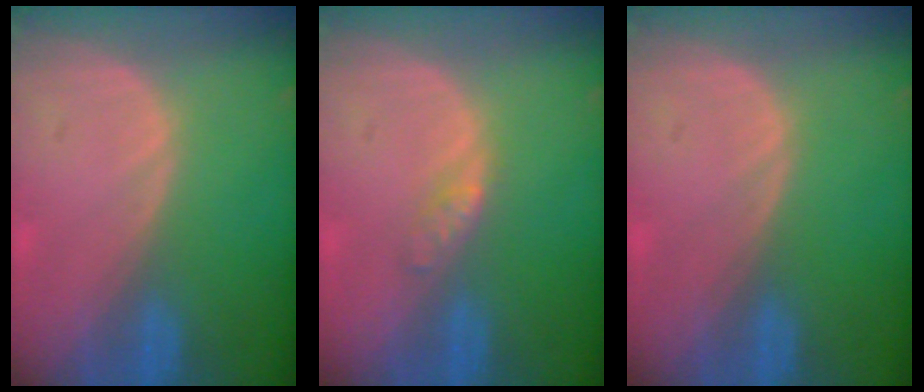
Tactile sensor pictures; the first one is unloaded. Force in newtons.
{"total": 2.0, "press": 2.0, "slide": 0.1}
{"total": 0.0}